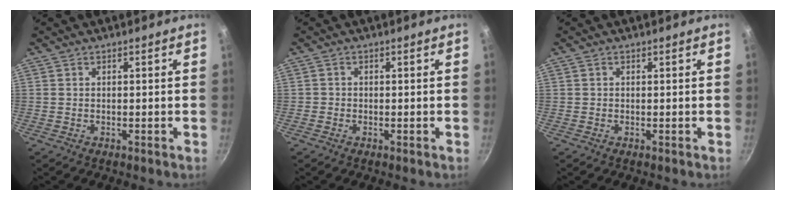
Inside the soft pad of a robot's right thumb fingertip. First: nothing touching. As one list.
[{"total": 0.7, "force": [-0.4, 0.6, 0.0], "torque": [0.001, 0.001, -0.011]}, {"total": 0.0}]